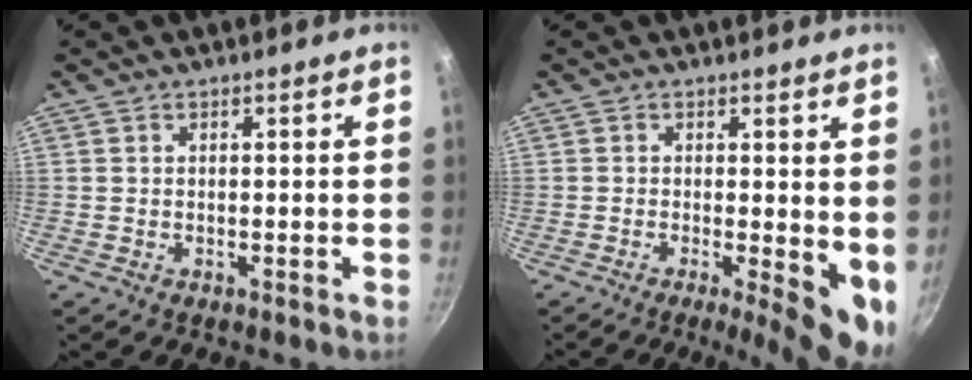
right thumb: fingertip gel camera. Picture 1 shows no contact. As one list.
[{"total": 8.5, "force": [-0.9, 2.9, 7.9], "torque": [-0.098, -0.008, -0.010]}]